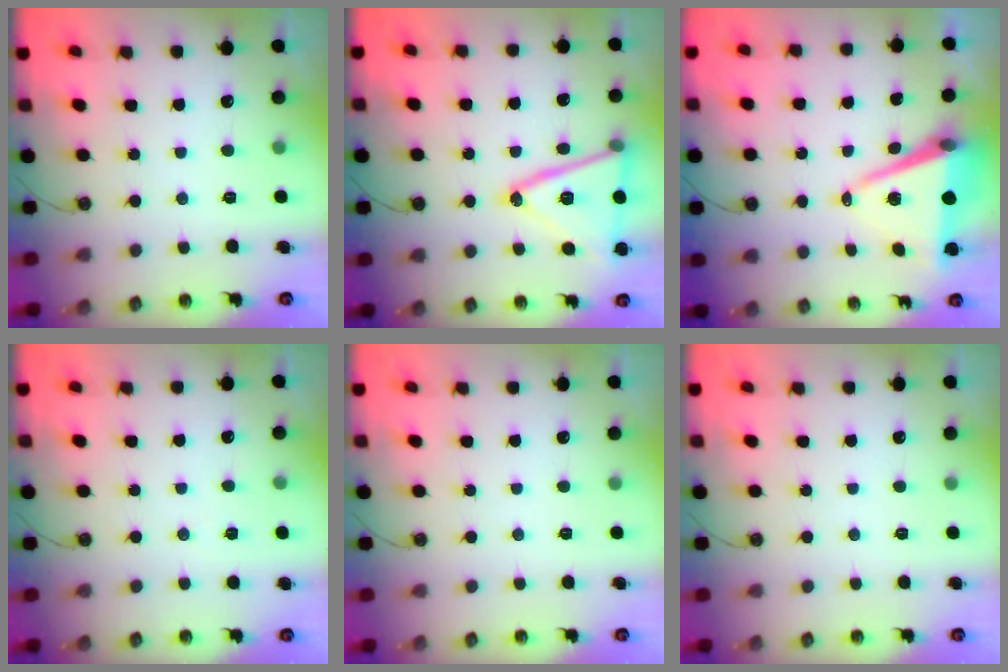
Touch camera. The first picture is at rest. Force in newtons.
{"total": 19.7, "press": 19.4, "slide": 3.4}
{"total": 10.2, "press": 9.4, "slide": 4.1}
{"total": 4.8, "press": 1.9, "slide": 4.4}
{"total": 0.0}
{"total": 0.0}